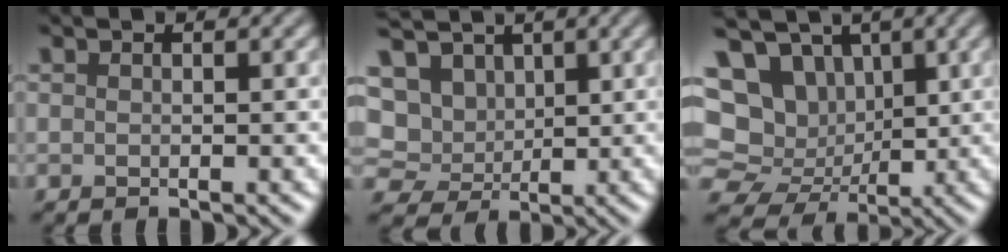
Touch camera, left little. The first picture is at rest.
{"total": 9.3, "force": [2.1, 7.9, 4.3], "torque": [-0.121, 0.024, 0.002]}
{"total": 16.5, "force": [2.2, 14.2, 8.1], "torque": [-0.184, 0.030, 0.023]}